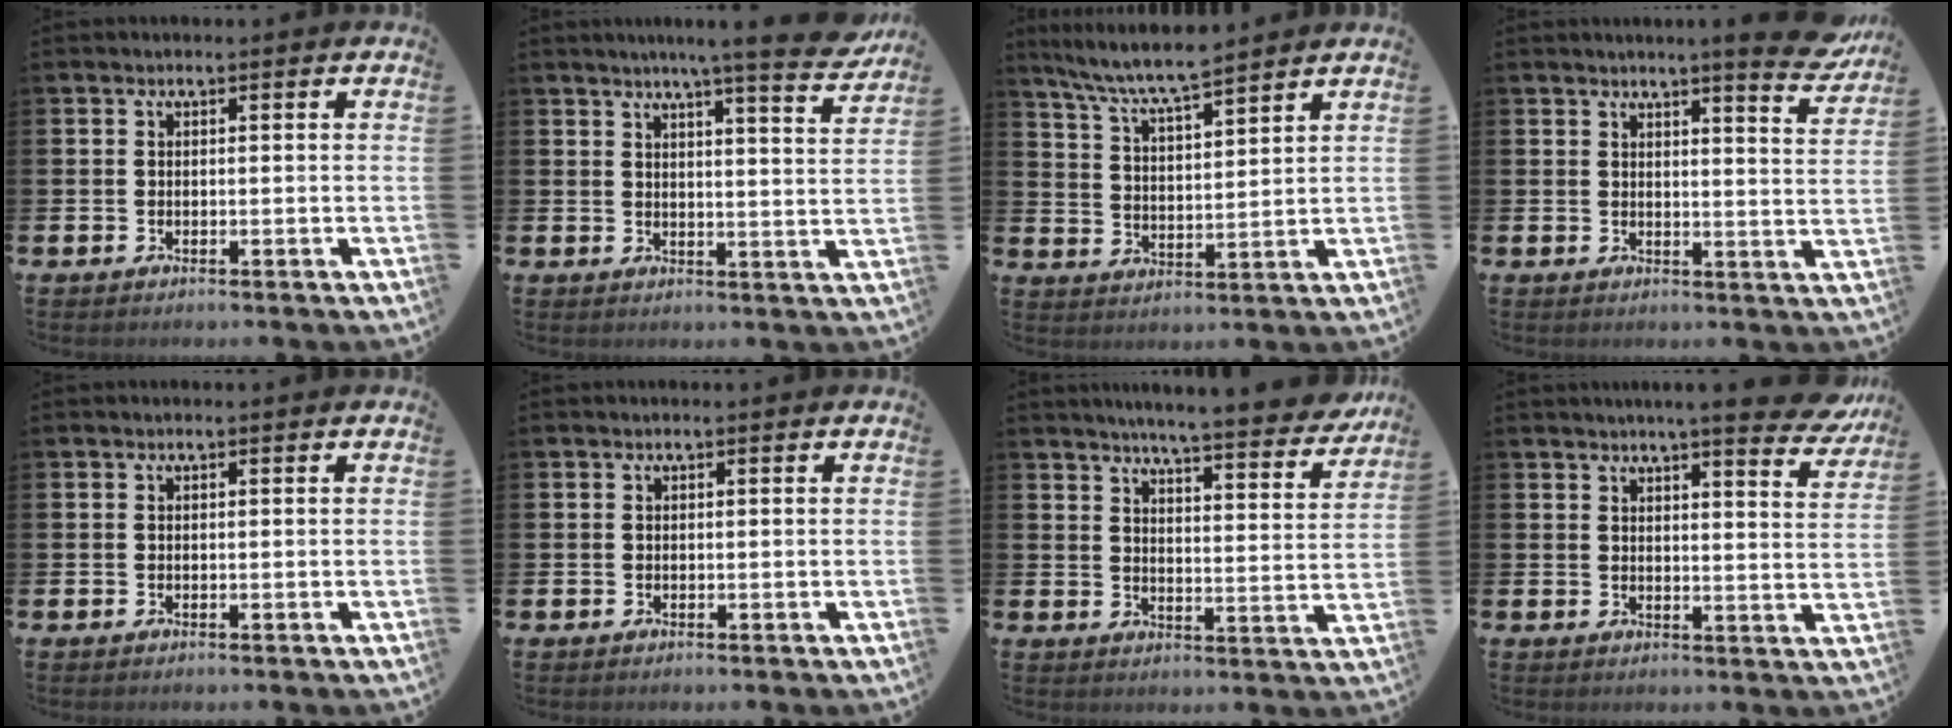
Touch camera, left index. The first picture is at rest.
{"total": 6.9, "force": [6.1, -0.6, 3.1], "torque": [-0.046, -0.040, 0.099]}
{"total": 7.3, "force": [6.8, 0.5, 2.6], "torque": [-0.076, -0.036, 0.120]}
{"total": 5.9, "force": [5.3, -0.2, 2.6], "torque": [-0.034, -0.032, 0.087]}
{"total": 0.0}
{"total": 0.0}
{"total": 6.1, "force": [5.8, -0.3, 1.8], "torque": [-0.043, -0.045, 0.095]}
{"total": 6.6, "force": [5.9, 0.0, 2.9], "torque": [-0.041, -0.033, 0.098]}